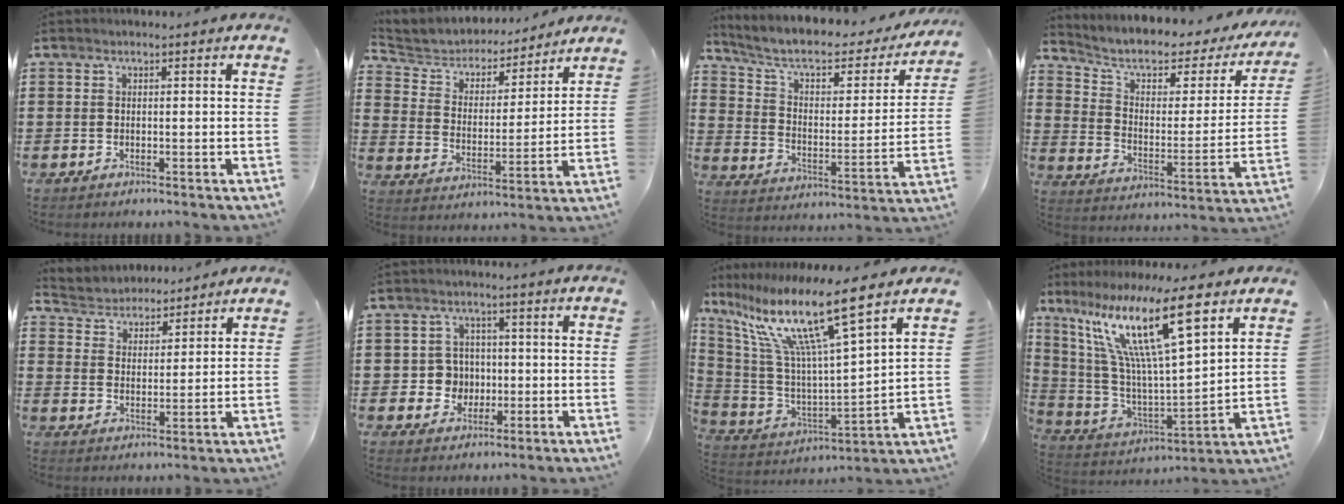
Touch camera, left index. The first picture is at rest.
{"total": 5.1, "force": [4.9, 1.5, 0.3], "torque": [-0.040, -0.034, 0.079]}
{"total": 7.2, "force": [5.3, 2.5, 4.1], "torque": [-0.103, -0.029, 0.087]}
{"total": 5.8, "force": [3.7, 2.6, 3.7], "torque": [-0.091, -0.019, 0.058]}
{"total": 4.1, "force": [3.9, 1.1, -0.7], "torque": [-0.010, -0.019, 0.068]}
{"total": 4.8, "force": [-0.3, 4.7, 1.2], "torque": [-0.042, 0.012, -0.006]}
{"total": 14.7, "force": [9.6, 0.5, 11.1], "torque": [-0.252, -0.063, 0.148]}
{"total": 16.9, "force": [9.3, 2.7, 13.8], "torque": [-0.305, -0.036, 0.146]}